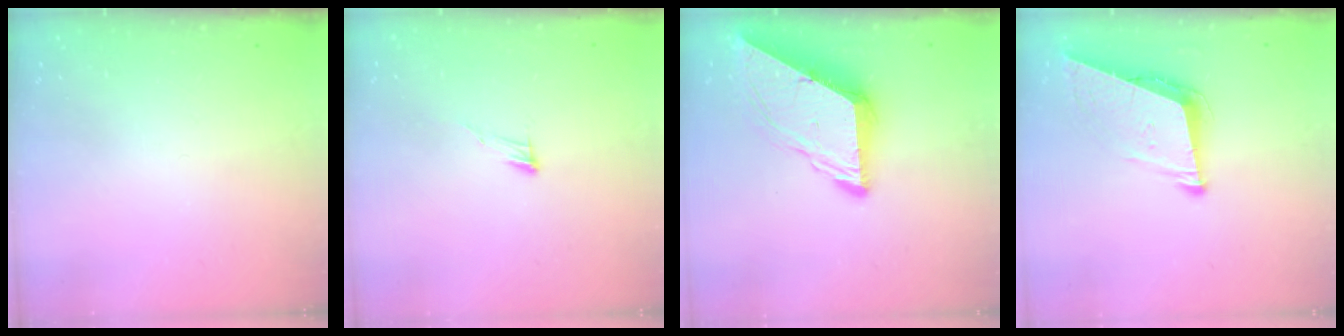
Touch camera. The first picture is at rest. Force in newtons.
{"total": 4.0, "press": 4.0, "slide": 0.3}
{"total": 10.2, "press": 10.1, "slide": 1.2}
{"total": 9.0, "press": 8.6, "slide": 2.6}